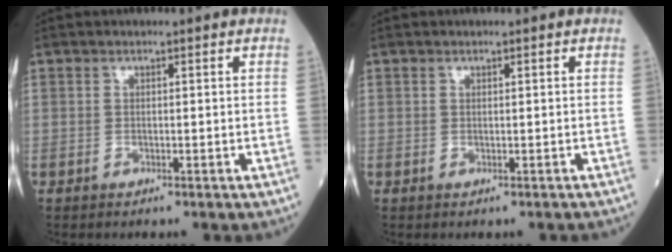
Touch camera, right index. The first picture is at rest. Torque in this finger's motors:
{"motor_torque": [-0.04, 0.00, -0.06, -0.02]}